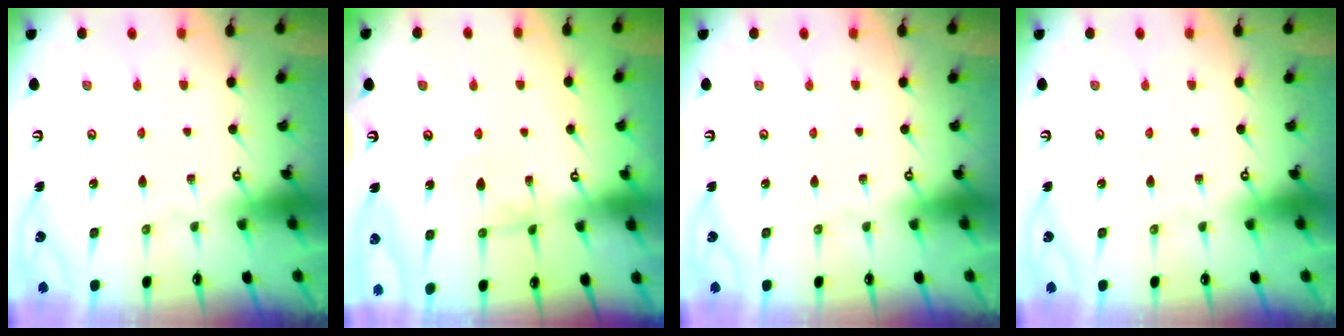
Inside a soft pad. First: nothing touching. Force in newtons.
{"total": 1.0, "press": 0.9, "slide": 0.4}
{"total": 0.0}
{"total": 0.0}